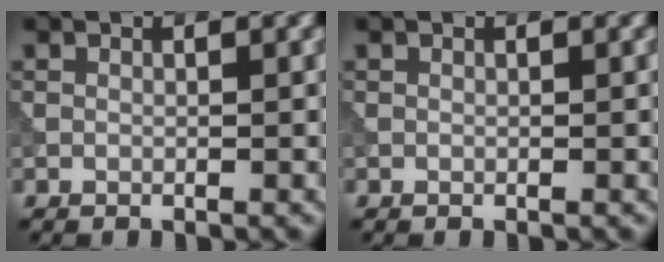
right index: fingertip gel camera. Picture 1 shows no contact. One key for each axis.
{"total": 0.0}